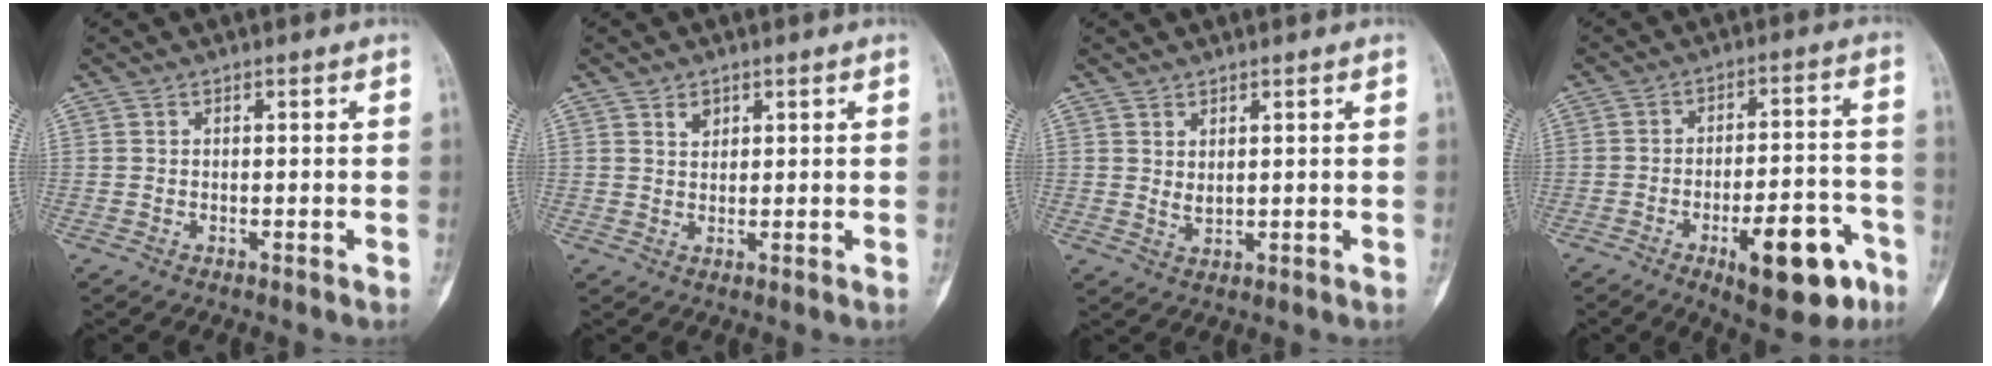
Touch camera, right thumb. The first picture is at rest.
{"total": 2.1, "force": [1.3, 1.4, 0.9], "torque": [-0.004, -0.008, 0.022]}
{"total": 2.0, "force": [0.9, 0.9, 1.5], "torque": [-0.025, -0.012, 0.022]}
{"total": 14.9, "force": [-7.3, 5.7, 11.7], "torque": [-0.140, 0.043, -0.096]}